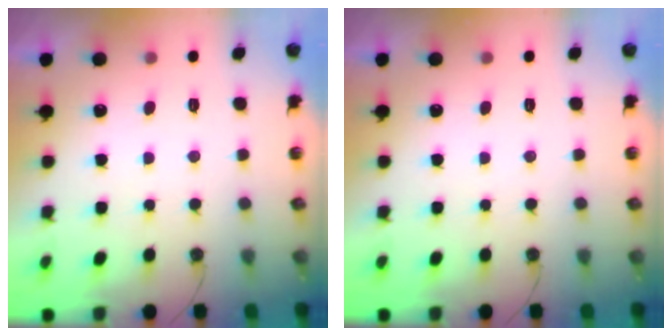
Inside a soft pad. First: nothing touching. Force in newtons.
{"total": 0.0}